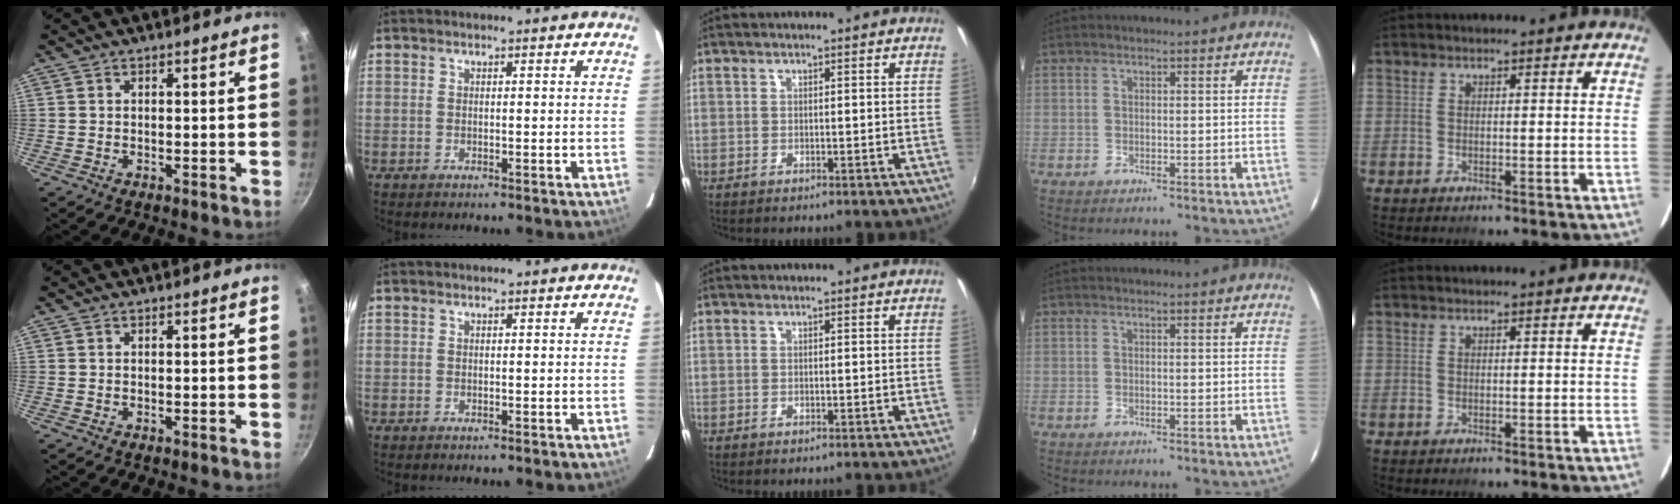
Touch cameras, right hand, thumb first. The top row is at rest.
{}